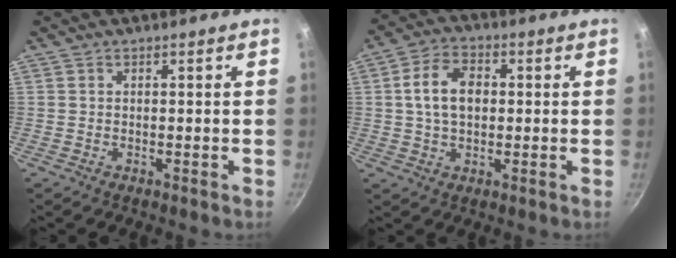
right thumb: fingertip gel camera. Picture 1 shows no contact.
{"total": 9.0, "force": [0.9, 6.1, 6.5], "torque": [-0.101, 0.017, 0.011]}